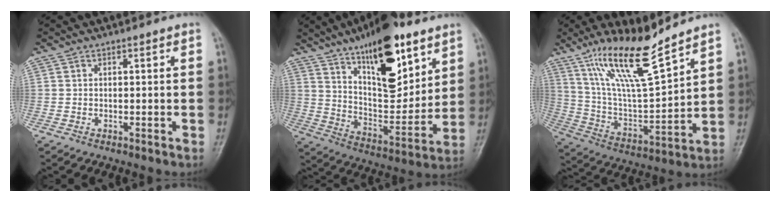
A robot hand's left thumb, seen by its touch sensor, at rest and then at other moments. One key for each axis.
{"total": 21.1, "fx": 11.7, "fy": 8.6, "fz": 15.3, "tx": -0.194, "ty": -0.063, "tz": 0.199}
{"total": 16.5, "fx": 12.0, "fy": 2.7, "fz": 11.0, "tx": -0.191, "ty": -0.066, "tz": 0.236}